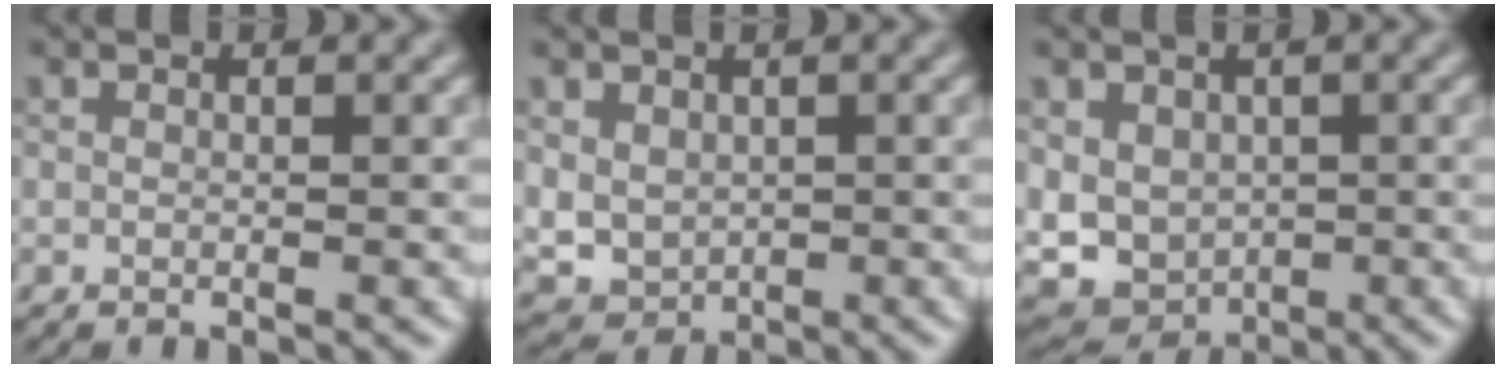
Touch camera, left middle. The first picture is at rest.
{"total": 3.3, "force": [0.5, 2.7, 1.8], "torque": [-0.042, -0.009, 0.021]}
{"total": 6.7, "force": [0.2, 5.5, 3.9], "torque": [-0.071, 0.001, 0.004]}